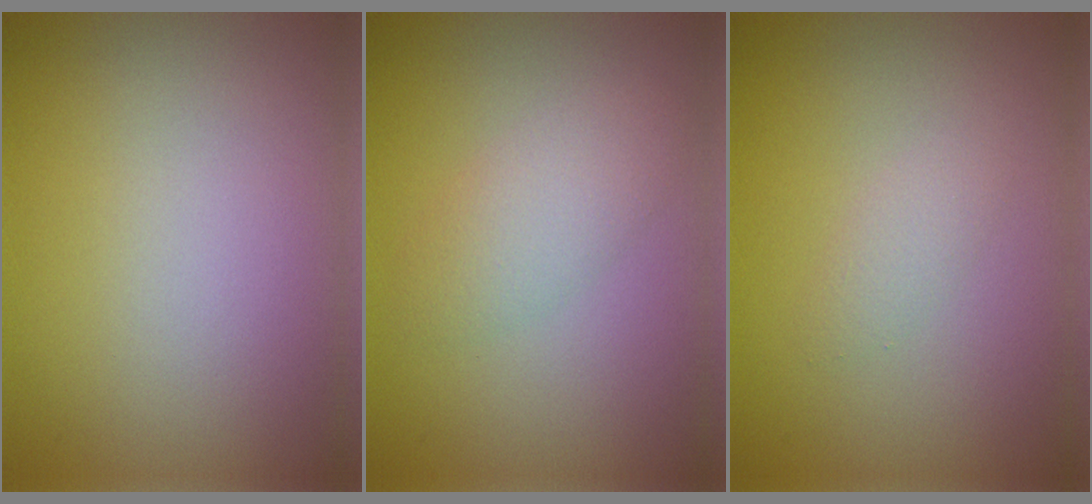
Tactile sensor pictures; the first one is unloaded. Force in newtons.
{"total": 2.4, "press": 2.4, "slide": 0.1}
{"total": 1.1, "press": 1.1, "slide": 0.0}